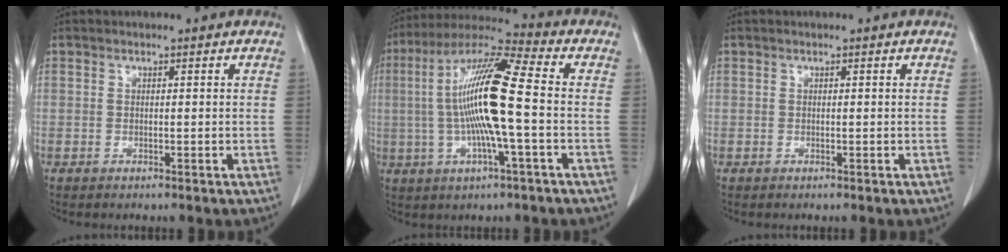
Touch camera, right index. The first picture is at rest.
{"total": 15.5, "force": [-0.6, 0.9, 15.5], "torque": [-0.302, 0.011, -0.020]}
{"total": 0.0}